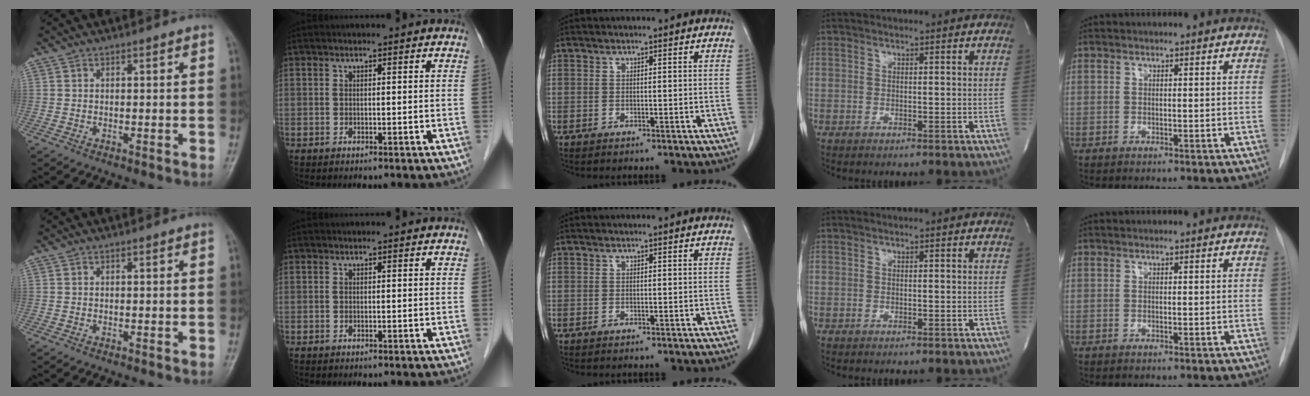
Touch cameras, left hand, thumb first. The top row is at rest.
{}